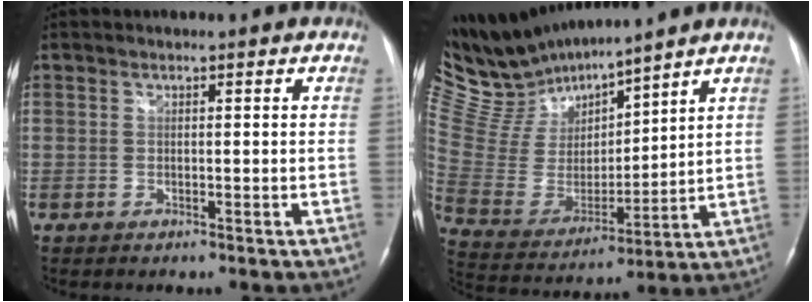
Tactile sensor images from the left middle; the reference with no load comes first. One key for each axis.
{"total": 15.2, "fx": 14.3, "fy": 2.1, "fz": 4.7, "tx": -0.113, "ty": 0.000, "tz": 0.291}